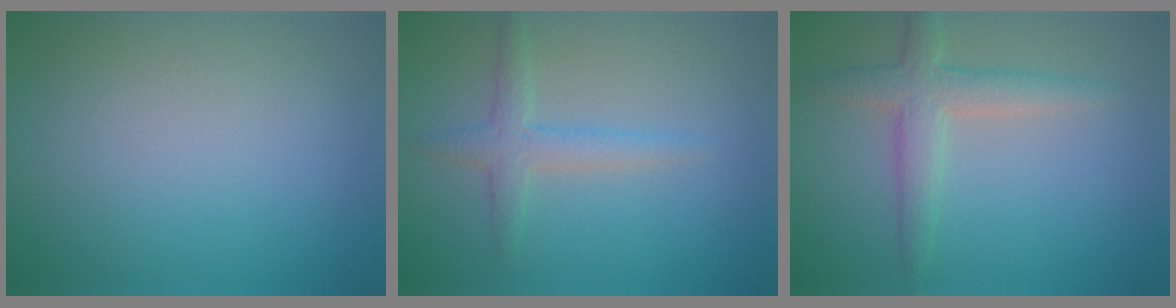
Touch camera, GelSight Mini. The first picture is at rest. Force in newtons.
{"total": 2.4, "press": 2.4, "slide": 0.2}
{"total": 3.4, "press": 3.4, "slide": 0.2}